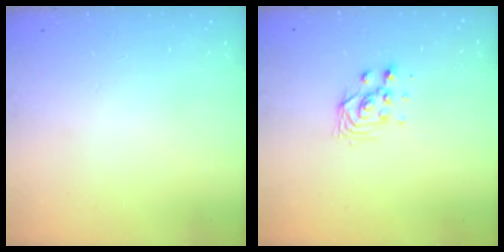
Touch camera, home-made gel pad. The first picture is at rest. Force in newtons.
{"total": 2.9, "press": 2.8, "slide": 0.8}